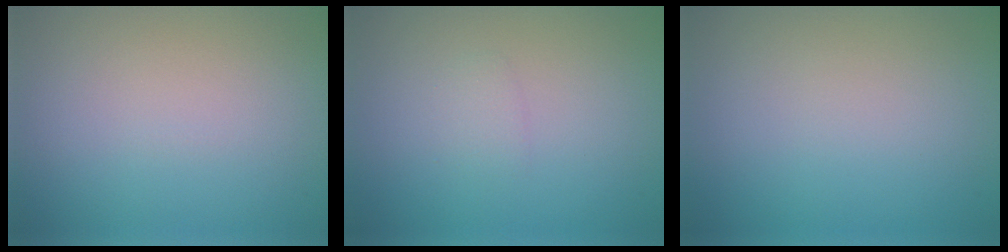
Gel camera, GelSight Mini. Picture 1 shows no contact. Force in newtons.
{"total": 0.9, "press": 0.9, "slide": 0.1}
{"total": 0.0}